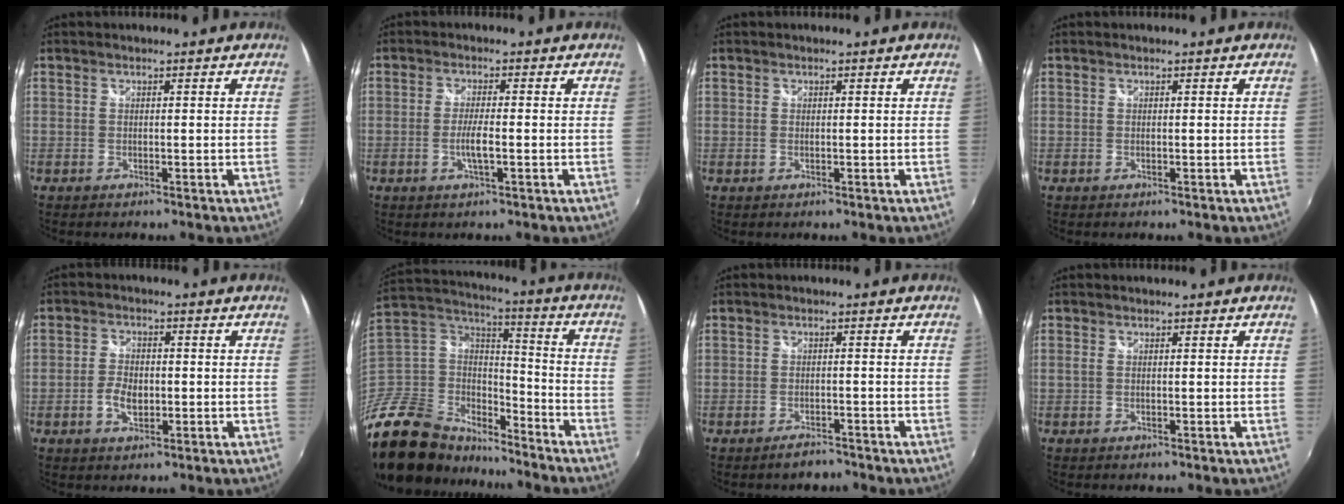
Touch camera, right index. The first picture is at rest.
{"total": 3.3, "force": [-1.1, 0.2, 3.1], "torque": [-0.060, -0.004, -0.021]}
{"total": 0.0}
{"total": 0.0}
{"total": 4.4, "force": [-1.3, 2.7, 3.3], "torque": [-0.071, 0.004, -0.022]}
{"total": 24.4, "force": [-18.4, 12.7, 9.9], "torque": [-0.239, 0.020, -0.314]}
{"total": 2.5, "force": [-2.3, 0.9, 0.6], "torque": [-0.014, 0.001, -0.035]}
{"total": 0.6, "force": [0.0, 0.3, 0.6], "torque": [-0.013, 0.000, -0.001]}